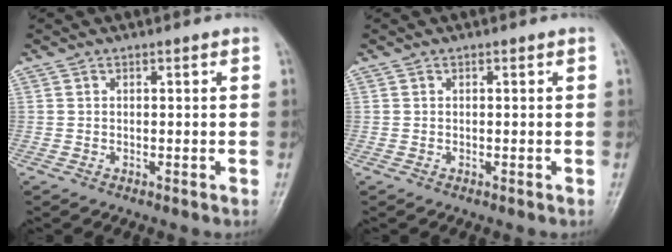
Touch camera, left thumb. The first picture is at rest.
{"total": 0.0}